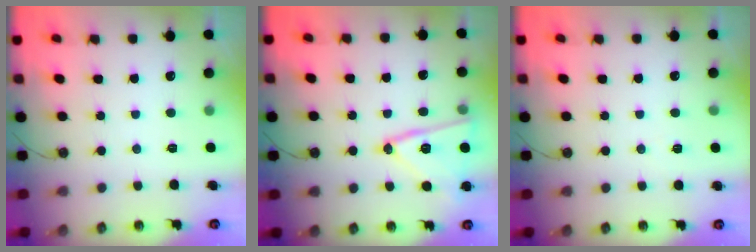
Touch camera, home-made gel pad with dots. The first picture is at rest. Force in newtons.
{"total": 15.2, "press": 15.0, "slide": 2.3}
{"total": 3.5, "press": 1.7, "slide": 3.1}